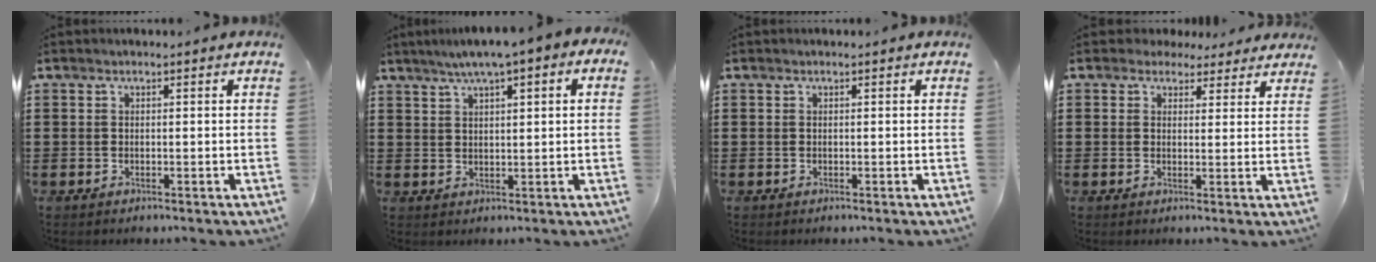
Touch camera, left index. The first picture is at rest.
{"total": 3.5, "force": [1.7, 0.6, 3.0], "torque": [-0.060, -0.002, 0.026]}
{"total": 0.0}
{"total": 3.0, "force": [2.4, 1.6, 0.6], "torque": [-0.022, 0.002, 0.045]}